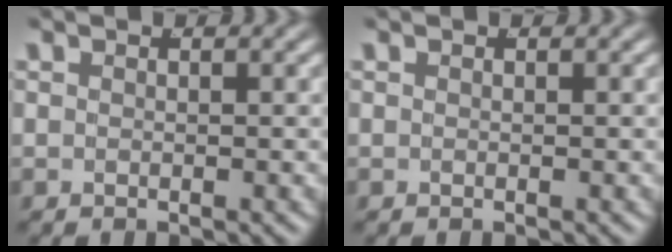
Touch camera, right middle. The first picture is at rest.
{"total": 0.0}